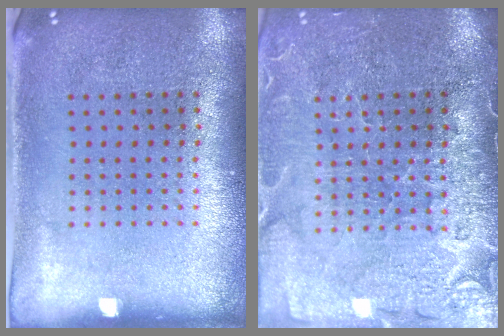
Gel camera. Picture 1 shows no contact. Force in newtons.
{"total": 3.7, "press": 3.4, "slide": 1.3}